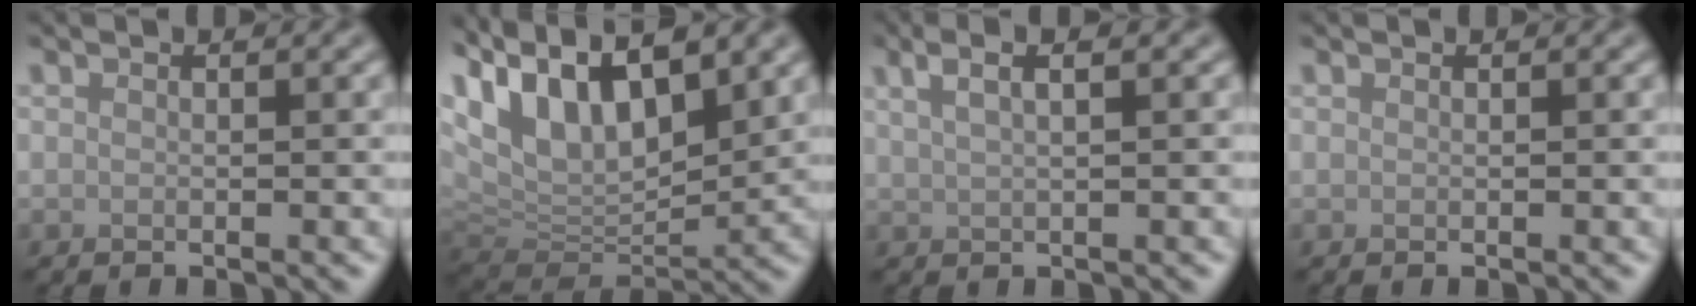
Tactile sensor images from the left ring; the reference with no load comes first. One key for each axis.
{"total": 13.2, "fx": 6.9, "fy": 6.3, "fz": 9.3, "tx": -0.180, "ty": 0.017, "tz": 0.118}
{"total": 4.0, "fx": 2.3, "fy": 1.5, "fz": 2.9, "tx": -0.029, "ty": 0.009, "tz": 0.015}
{"total": 0.0}